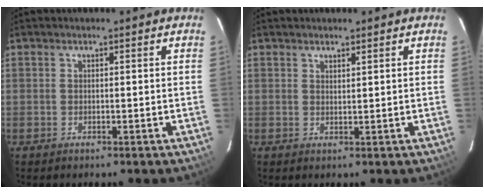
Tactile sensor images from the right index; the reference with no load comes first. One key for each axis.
{"total": 1.1, "fx": 1.0, "fy": 0.1, "fz": 0.4, "tx": -0.008, "ty": -0.001, "tz": 0.018}